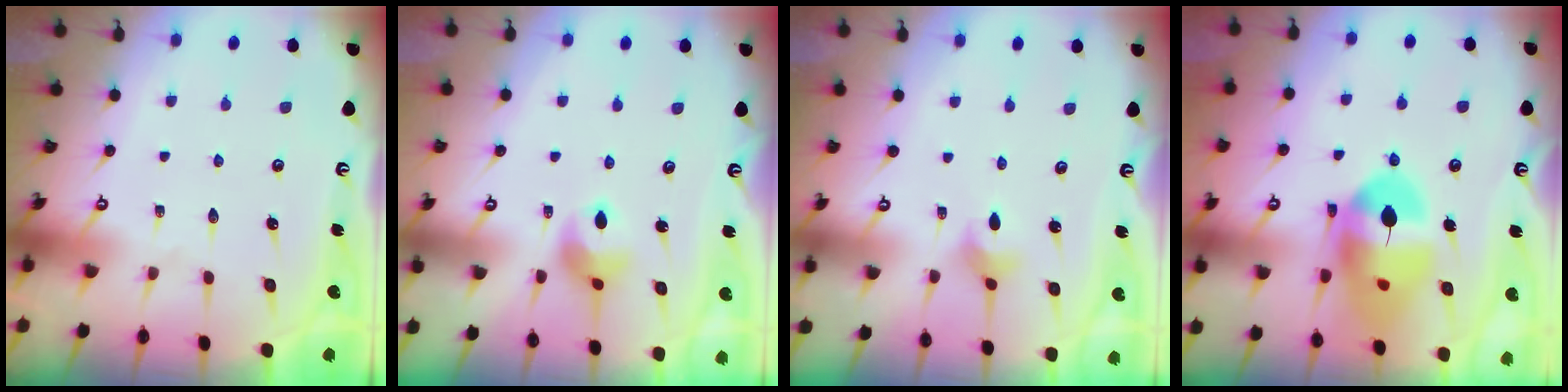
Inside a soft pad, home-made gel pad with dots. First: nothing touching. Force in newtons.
{"total": 8.2, "press": 8.1, "slide": 1.0}
{"total": 3.5, "press": 3.4, "slide": 0.8}
{"total": 17.3, "press": 17.2, "slide": 2.2}